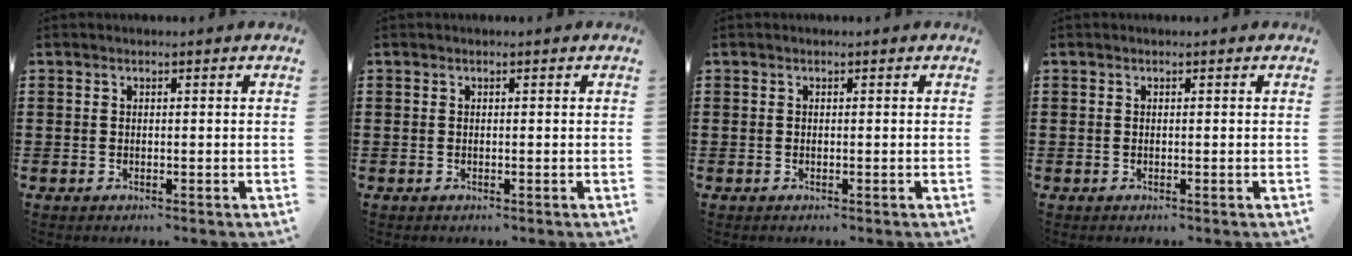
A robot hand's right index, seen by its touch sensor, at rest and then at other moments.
{"total": 0.0}
{"total": 0.0}
{"total": 0.0}